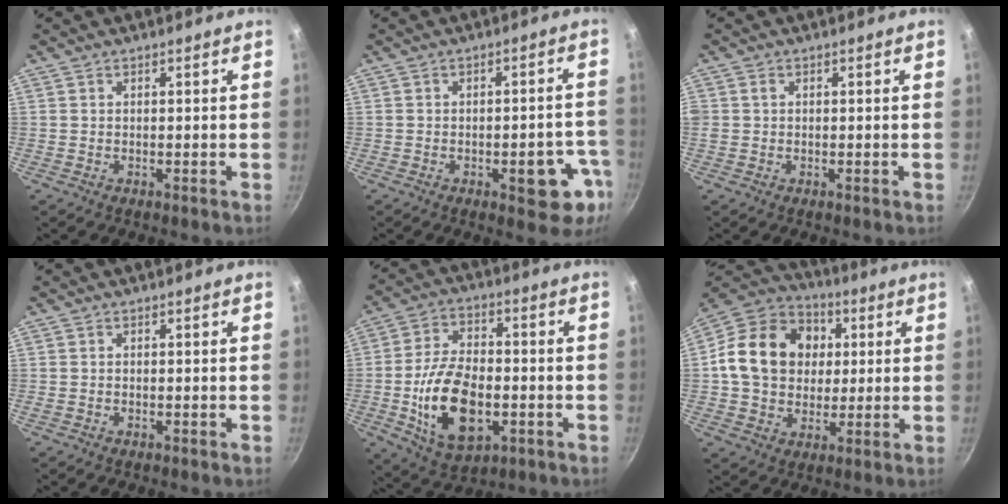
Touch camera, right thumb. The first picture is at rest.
{"total": 9.5, "force": [-3.8, 4.3, 7.5], "torque": [-0.046, 0.025, -0.044]}
{"total": 1.0, "force": [0.1, 0.9, 0.4], "torque": [-0.005, 0.004, 0.000]}
{"total": 0.0}
{"total": 16.8, "force": [-3.6, 9.7, 13.3], "torque": [-0.227, 0.018, -0.055]}
{"total": 18.8, "force": [2.6, 15.2, 10.8], "torque": [-0.165, 0.022, 0.036]}